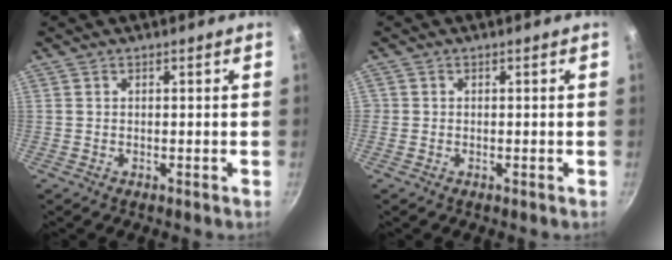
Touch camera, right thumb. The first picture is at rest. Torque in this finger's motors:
{"motor_torque": [0.21, 0.11, 0.06, 0.38, 0.04]}